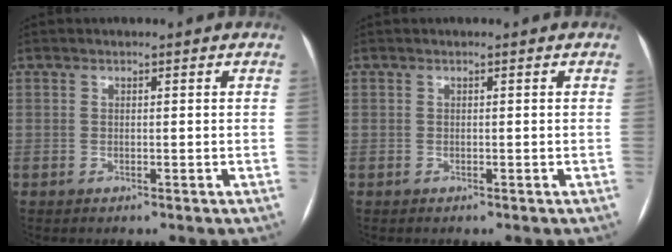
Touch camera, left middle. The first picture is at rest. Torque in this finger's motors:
{"motor_torque": [-0.03, 0.03, 0.00, 0.00]}